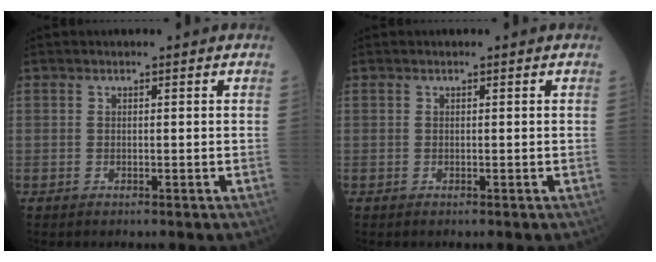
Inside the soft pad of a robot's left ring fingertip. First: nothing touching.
{"total": 0.0}